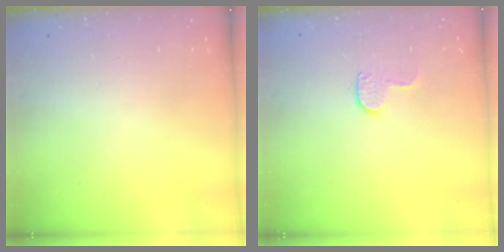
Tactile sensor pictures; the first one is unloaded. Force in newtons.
{"total": 6.9, "press": 6.9, "slide": 0.5}